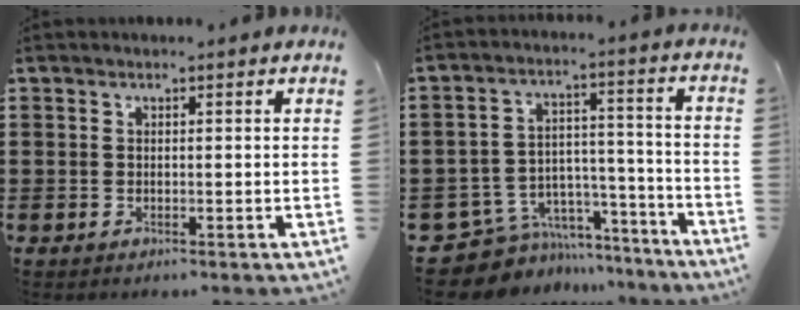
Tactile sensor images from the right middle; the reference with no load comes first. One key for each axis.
{"total": 7.9, "fx": -6.7, "fy": 4.0, "fz": 1.2, "tx": -0.032, "ty": 0.016, "tz": -0.127}